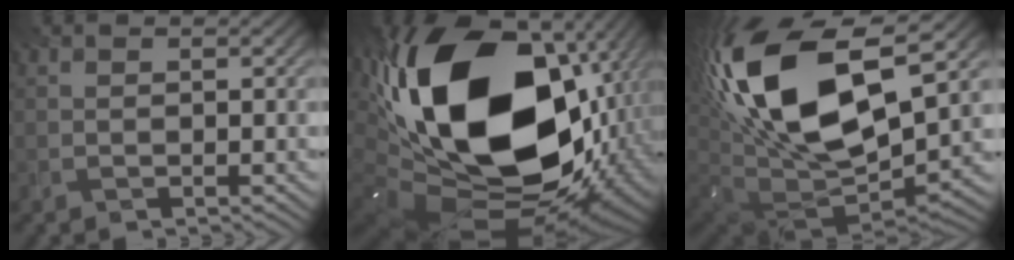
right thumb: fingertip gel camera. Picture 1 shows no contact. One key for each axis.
{"total": 23.5, "fx": 2.8, "fy": 15.0, "fz": 17.8, "tx": -0.410, "ty": -0.053, "tz": 0.081}
{"total": 20.5, "fx": 6.4, "fy": 10.4, "fz": 16.5, "tx": -0.369, "ty": 0.001, "tz": 0.115}